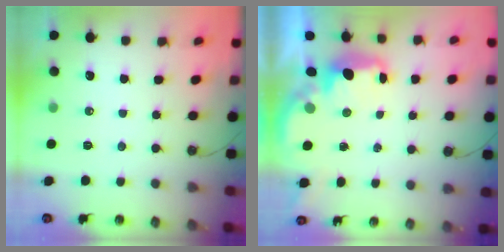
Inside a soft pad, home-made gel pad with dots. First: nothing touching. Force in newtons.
{"total": 2.9, "press": 2.8, "slide": 0.4}